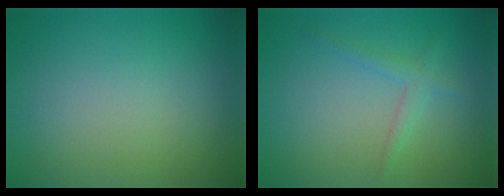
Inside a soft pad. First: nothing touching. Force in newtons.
{"total": 1.6, "press": 1.6, "slide": 0.2}